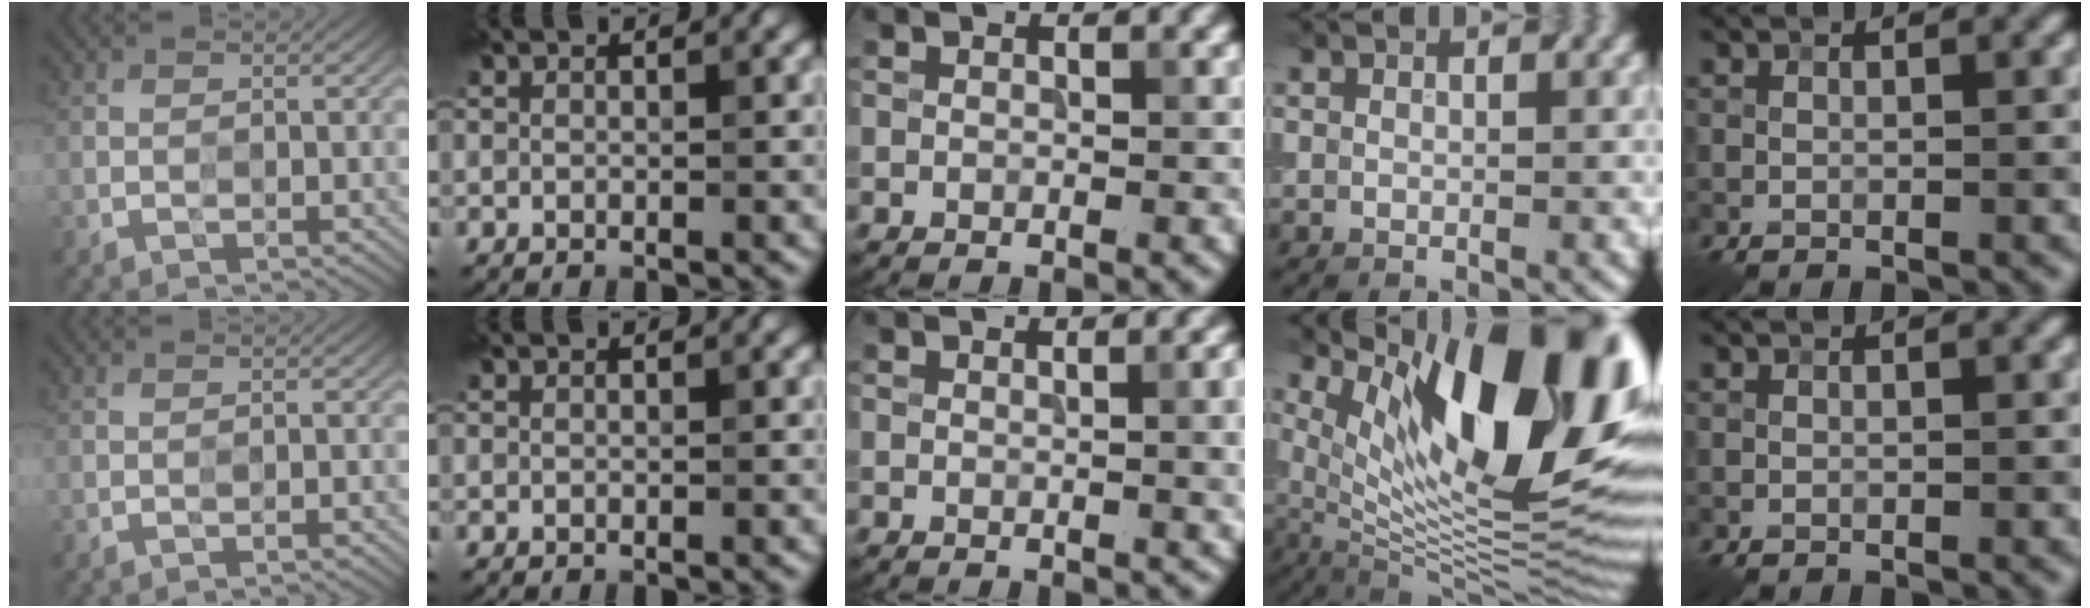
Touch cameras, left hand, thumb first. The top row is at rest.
{"thumb": {"total": 0.6, "force": [-0.3, 0.0, 0.5], "torque": [-0.008, 0.002, -0.006]}, "middle": {"total": 2.9, "force": [-0.2, 1.3, 2.6], "torque": [-0.032, -0.007, -0.002]}, "ring": {"total": 15.9, "force": [6.6, 5.3, 13.4], "torque": [-0.199, 0.005, 0.121]}}